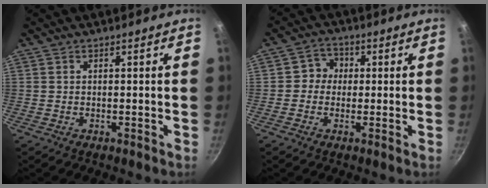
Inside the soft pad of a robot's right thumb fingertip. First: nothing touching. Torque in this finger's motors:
{"motor_torque": [-0.03, 0.16, 0.04, -0.17, 0.04]}